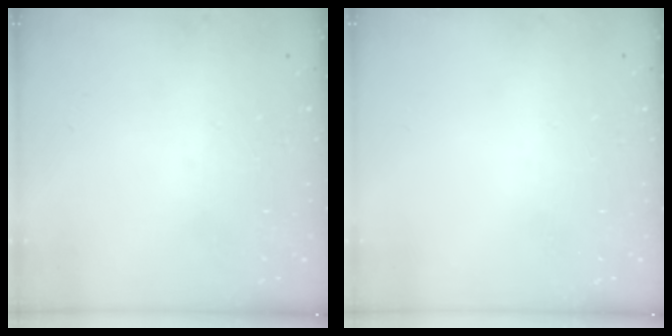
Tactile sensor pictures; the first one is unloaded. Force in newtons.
{"total": 0.0}